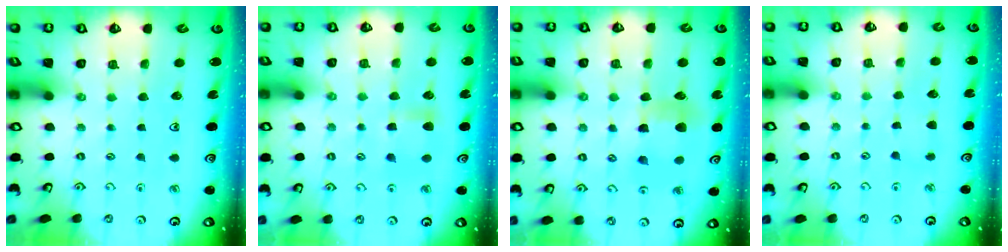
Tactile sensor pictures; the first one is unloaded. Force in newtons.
{"total": 5.8, "press": 5.8, "slide": 0.8}
{"total": 7.4, "press": 7.4, "slide": 0.3}
{"total": 2.9, "press": 2.8, "slide": 0.4}